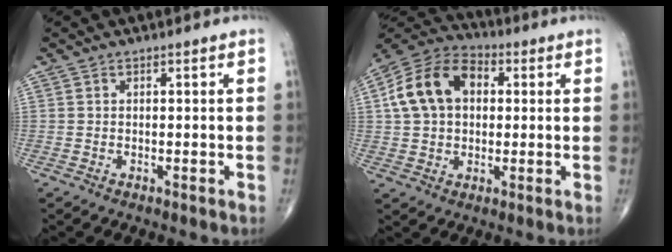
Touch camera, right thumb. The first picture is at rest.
{"total": 14.3, "force": [2.6, 10.1, 9.8], "torque": [-0.165, 0.025, 0.035]}